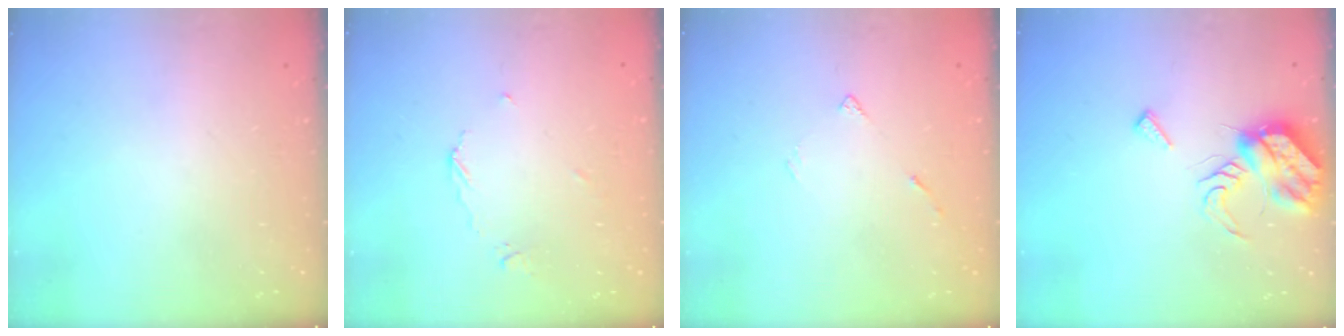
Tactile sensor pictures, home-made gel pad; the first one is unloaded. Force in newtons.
{"total": 4.3, "press": 4.3, "slide": 0.6}
{"total": 3.8, "press": 3.8, "slide": 0.5}
{"total": 8.6, "press": 8.6, "slide": 0.6}